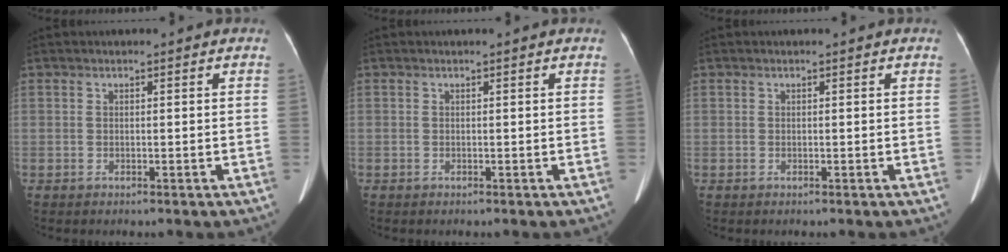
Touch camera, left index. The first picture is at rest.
{"total": 0.0}
{"total": 0.0}